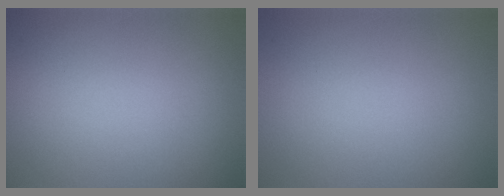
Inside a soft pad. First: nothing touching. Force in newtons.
{"total": 0.0}